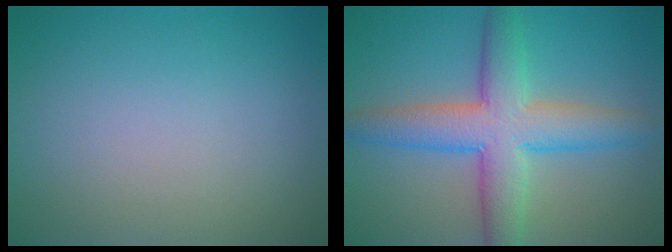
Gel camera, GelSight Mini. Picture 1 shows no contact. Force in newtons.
{"total": 7.3, "press": 7.3, "slide": 0.2}